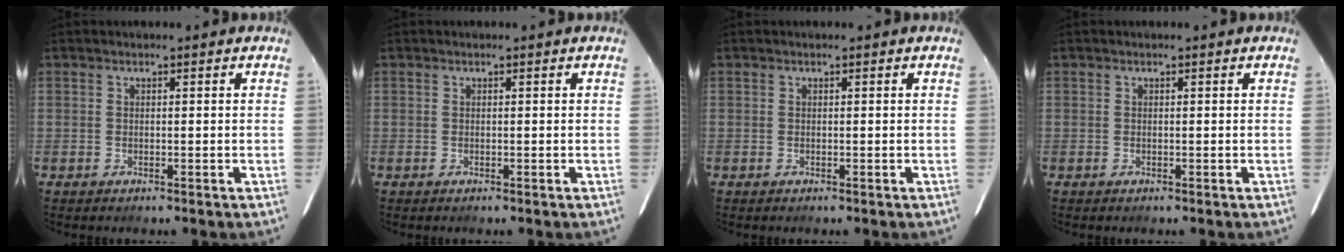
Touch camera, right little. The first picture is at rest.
{"total": 0.0}
{"total": 0.0}
{"total": 0.0}